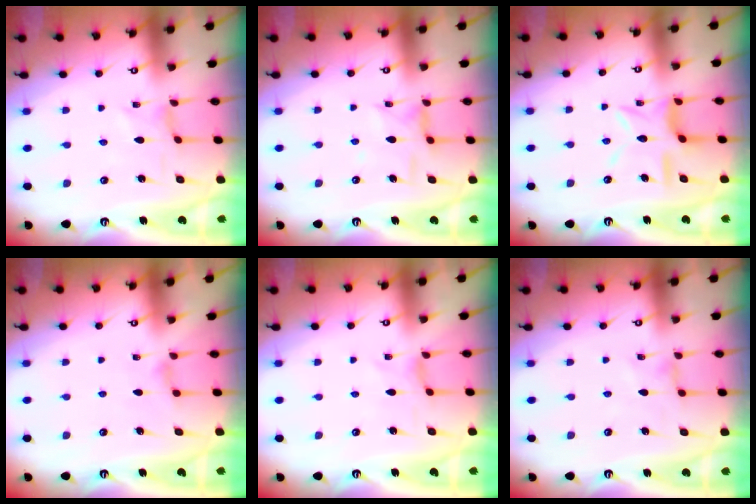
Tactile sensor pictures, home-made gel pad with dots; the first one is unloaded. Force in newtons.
{"total": 4.3, "press": 4.3, "slide": 0.3}
{"total": 11.2, "press": 11.2, "slide": 1.0}
{"total": 3.8, "press": 3.8, "slide": 0.5}
{"total": 0.0}
{"total": 0.0}